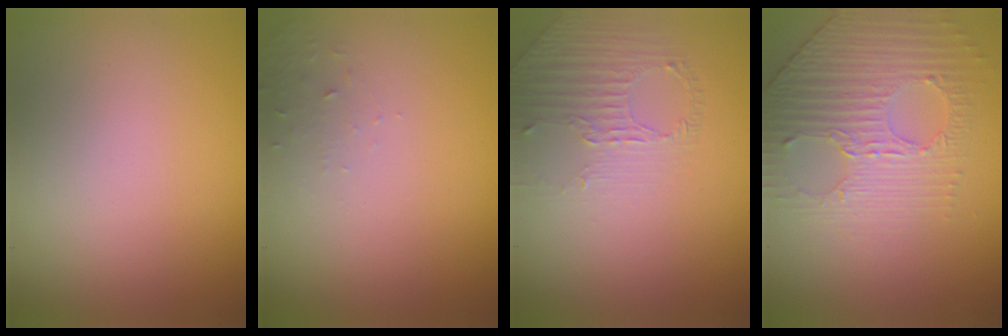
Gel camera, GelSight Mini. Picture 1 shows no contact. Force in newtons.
{"total": 1.0, "press": 0.9, "slide": 0.1}
{"total": 1.4, "press": 0.8, "slide": 1.1}
{"total": 4.1, "press": 3.3, "slide": 2.5}